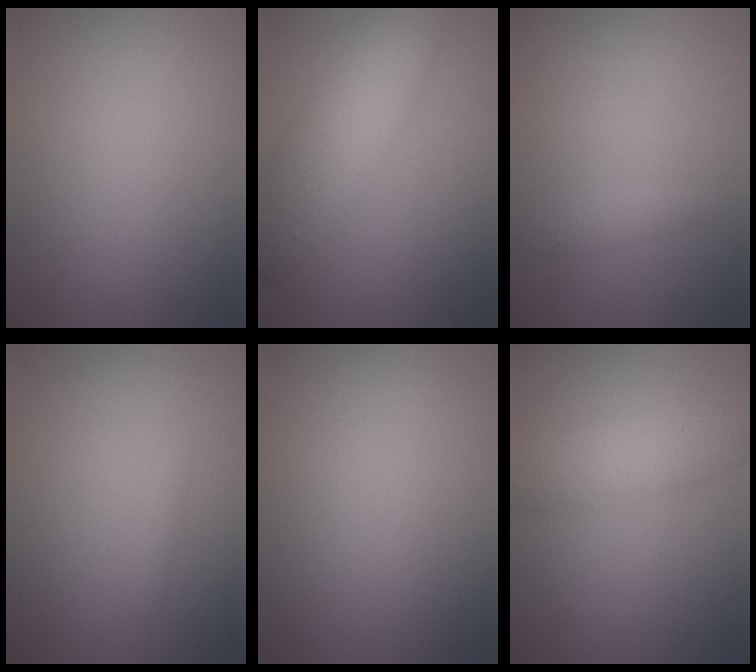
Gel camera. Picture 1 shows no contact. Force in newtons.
{"total": 7.6, "press": 7.6, "slide": 0.4}
{"total": 1.0, "press": 1.0, "slide": 0.1}
{"total": 0.6, "press": 0.6, "slide": 0.0}
{"total": 0.0}
{"total": 3.5, "press": 3.5, "slide": 0.1}